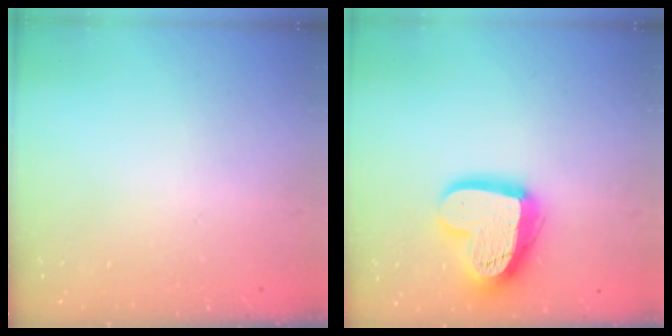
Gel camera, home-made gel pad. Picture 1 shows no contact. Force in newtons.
{"total": 18.3, "press": 18.2, "slide": 1.6}